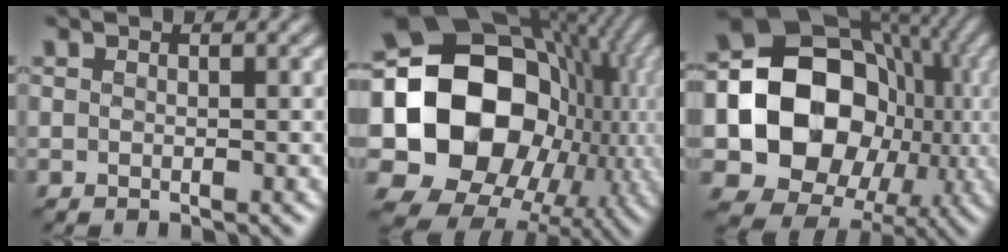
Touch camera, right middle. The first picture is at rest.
{"total": 19.6, "force": [0.1, 15.7, 11.8], "torque": [-0.231, -0.011, 0.018]}
{"total": 14.5, "force": [-1.6, 11.9, 8.0], "torque": [-0.126, -0.010, -0.037]}